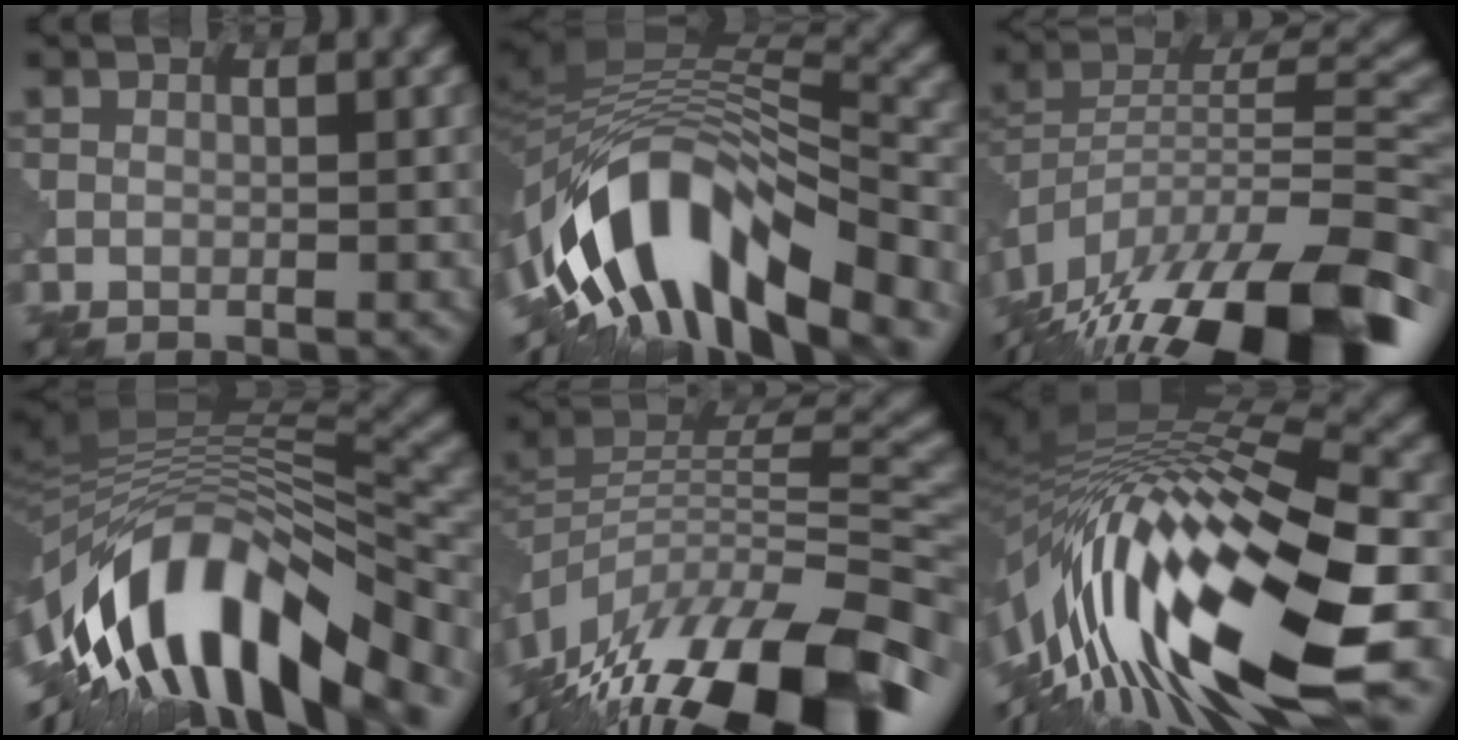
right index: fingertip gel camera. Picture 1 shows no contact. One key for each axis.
{"total": 12.6, "fx": -6.5, "fy": 5.5, "fz": 9.2, "tx": -0.161, "ty": 0.023, "tz": -0.108}
{"total": 17.8, "fx": -13.2, "fy": 5.9, "fz": 10.3, "tx": -0.182, "ty": 0.007, "tz": -0.207}
{"total": 14.0, "fx": -7.1, "fy": 5.8, "fz": 10.6, "tx": -0.186, "ty": 0.027, "tz": -0.116}
{"total": 17.3, "fx": -11.2, "fy": 6.3, "fz": 11.5, "tx": -0.210, "ty": 0.011, "tz": -0.183}
{"total": 16.5, "fx": -5.0, "fy": 4.3, "fz": 15.1, "tx": -0.273, "ty": 0.026, "tz": -0.098}